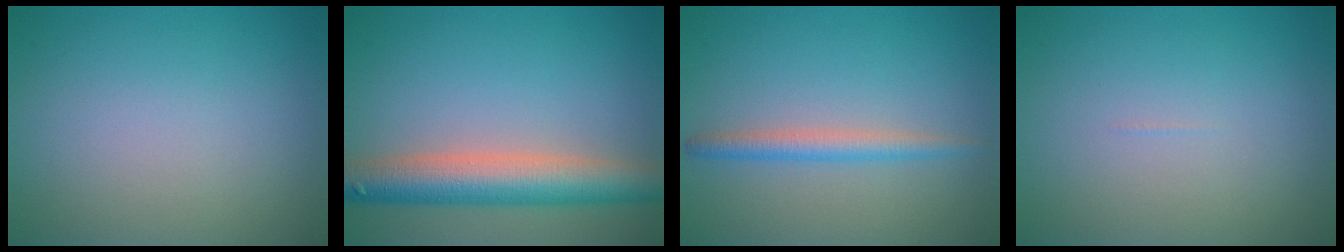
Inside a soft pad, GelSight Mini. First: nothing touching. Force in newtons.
{"total": 6.6, "press": 6.6, "slide": 0.4}
{"total": 2.2, "press": 2.2, "slide": 0.1}
{"total": 0.0}